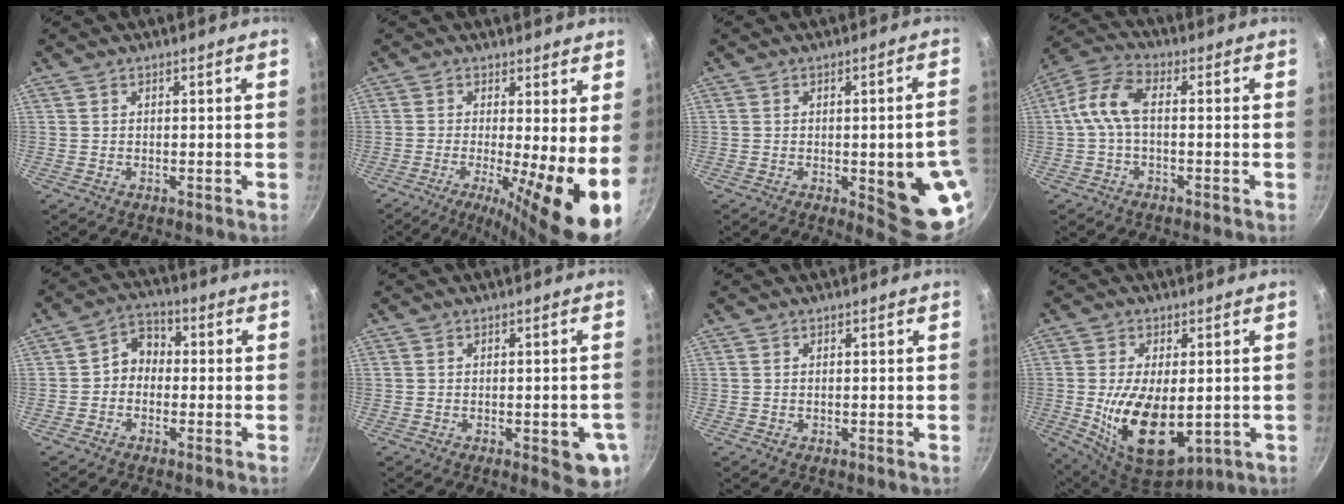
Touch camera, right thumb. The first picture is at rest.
{"total": 11.6, "force": [-1.4, 2.1, 11.4], "torque": [-0.171, -0.018, -0.026]}
{"total": 13.6, "force": [-2.7, 3.8, 12.8], "torque": [-0.121, 0.005, -0.028]}
{"total": 7.7, "force": [-0.5, 4.0, 6.5], "torque": [-0.146, 0.032, -0.024]}
{"total": 4.9, "force": [-0.8, 4.1, 2.6], "torque": [-0.015, 0.021, -0.028]}
{"total": 7.5, "force": [-2.2, 2.8, 6.6], "torque": [-0.055, 0.000, -0.025]}
{"total": 0.0}
{"total": 16.1, "force": [-1.5, 8.8, 13.4], "torque": [-0.223, -0.012, -0.007]}